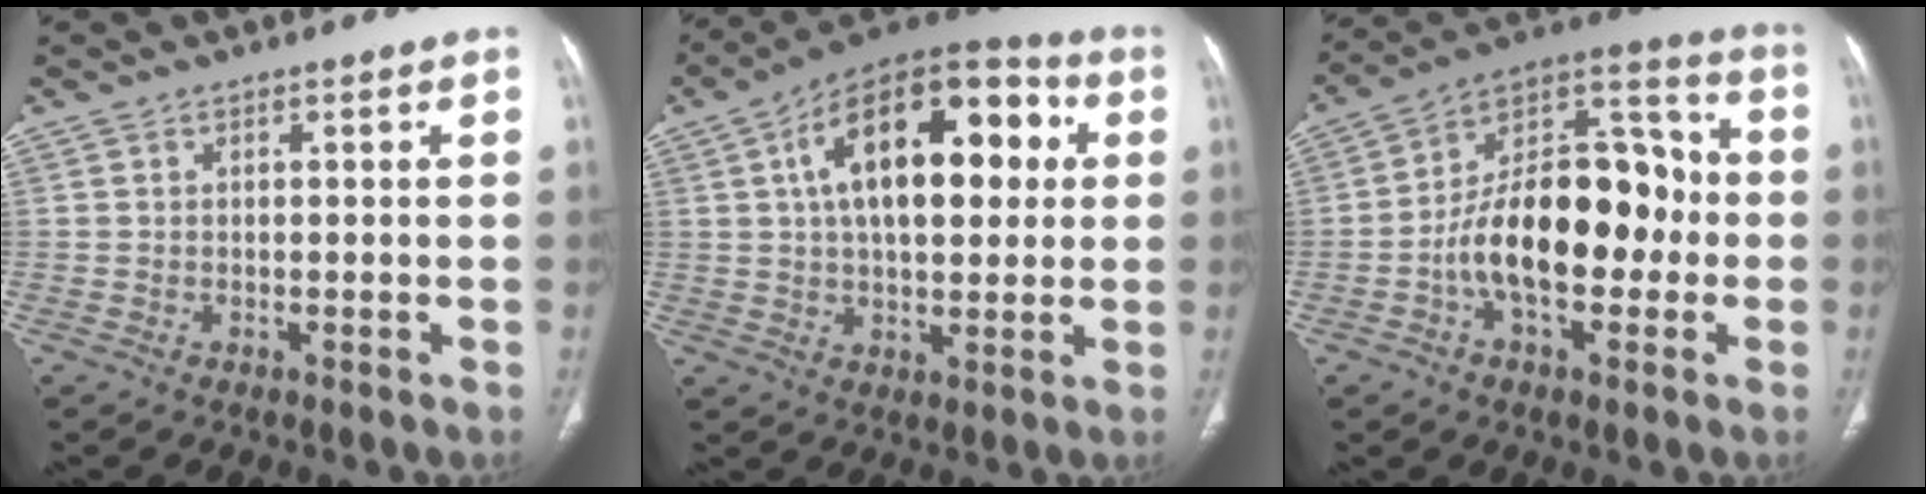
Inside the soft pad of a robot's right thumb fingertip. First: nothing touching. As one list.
[{"total": 22.2, "force": [4.9, 11.5, 18.4], "torque": [-0.257, 0.022, 0.065]}, {"total": 20.8, "force": [-2.9, 11.6, 17.0], "torque": [-0.250, 0.048, -0.051]}]